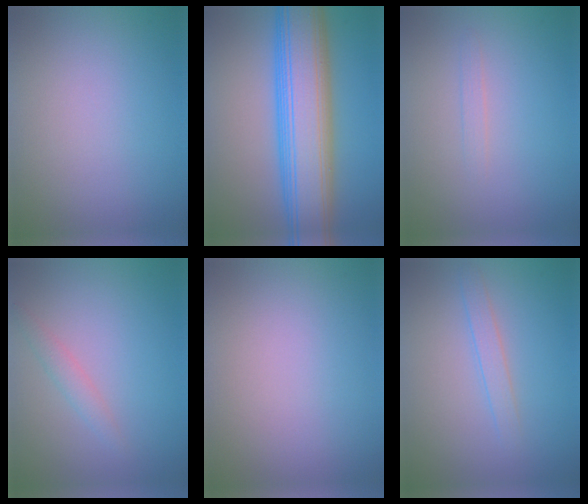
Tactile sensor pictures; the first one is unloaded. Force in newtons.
{"total": 11.3, "press": 11.3, "slide": 0.4}
{"total": 0.8, "press": 0.8, "slide": 0.0}
{"total": 1.3, "press": 1.3, "slide": 0.1}
{"total": 0.0}
{"total": 1.6, "press": 1.6, "slide": 0.1}